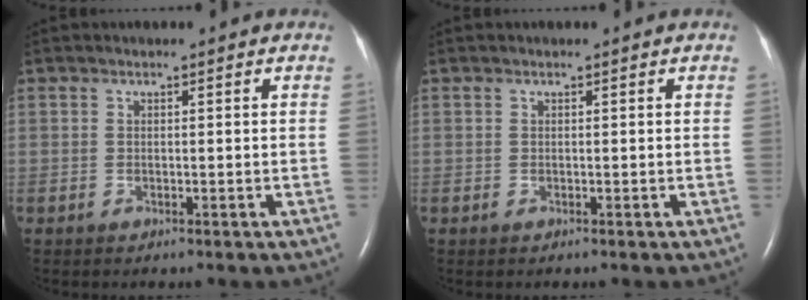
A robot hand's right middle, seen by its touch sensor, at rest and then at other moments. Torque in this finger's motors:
{"motor_torque": [0.05, -0.14, 0.00, 0.00]}